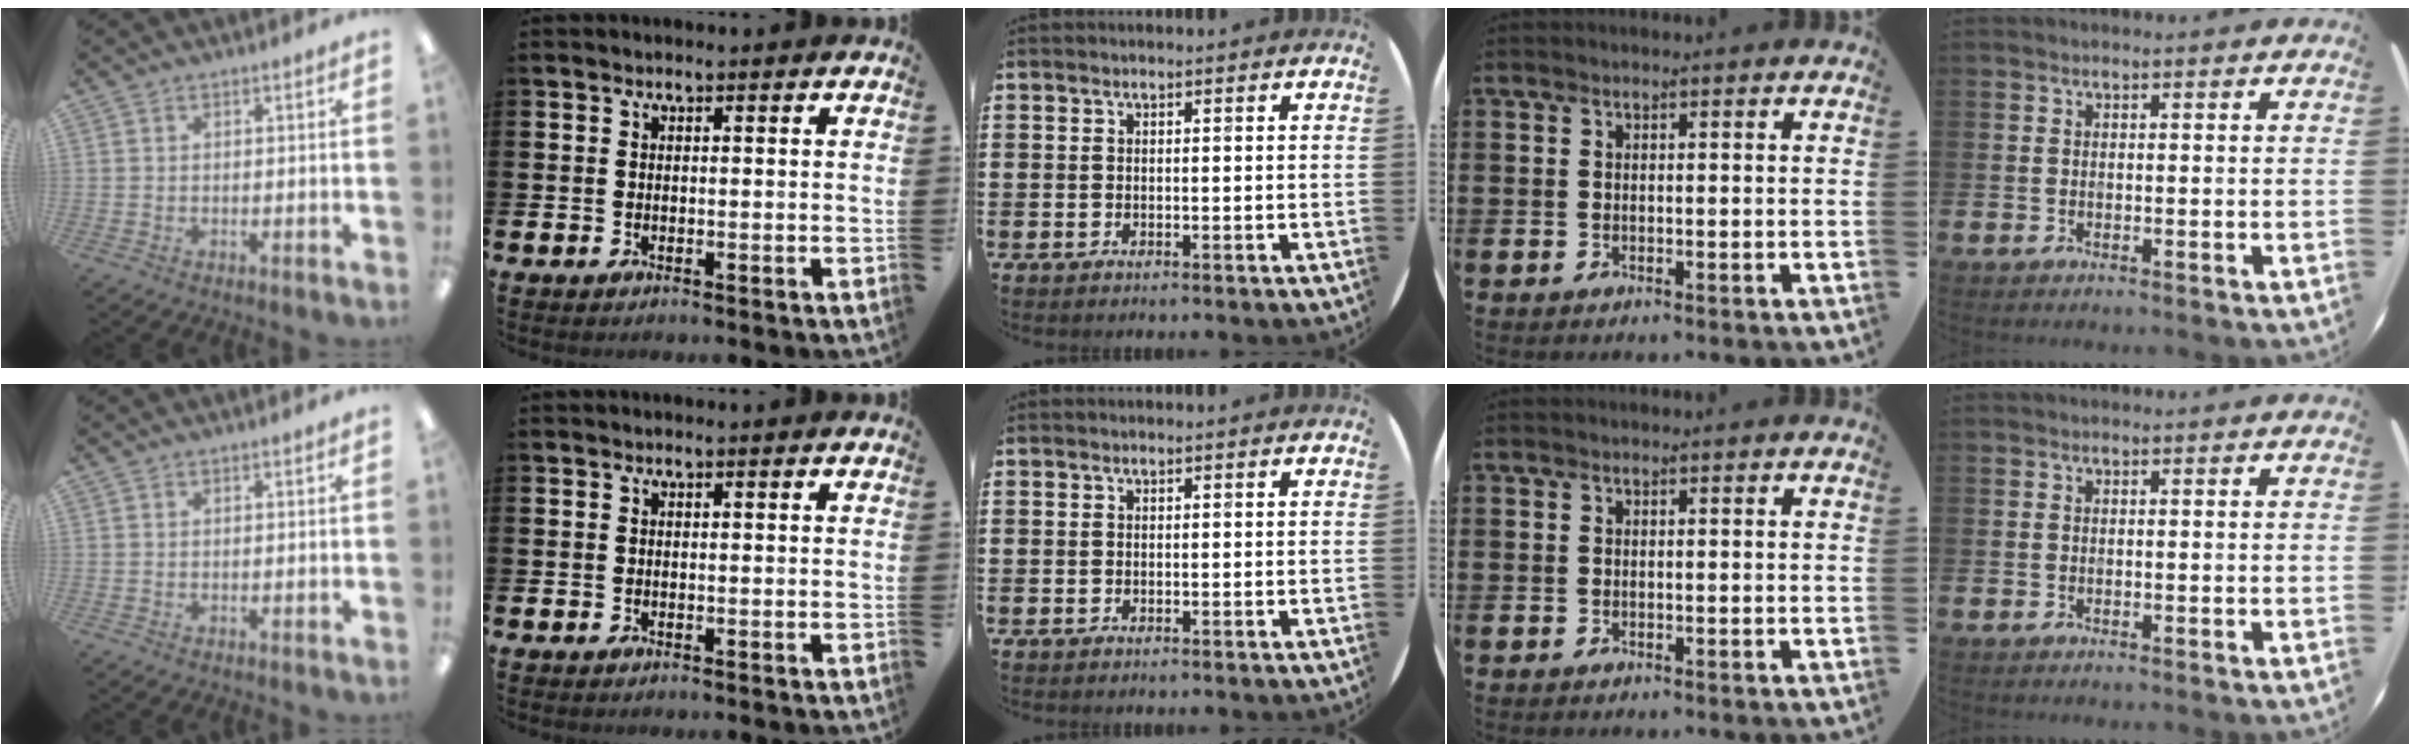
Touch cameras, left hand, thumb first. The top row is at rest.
{}